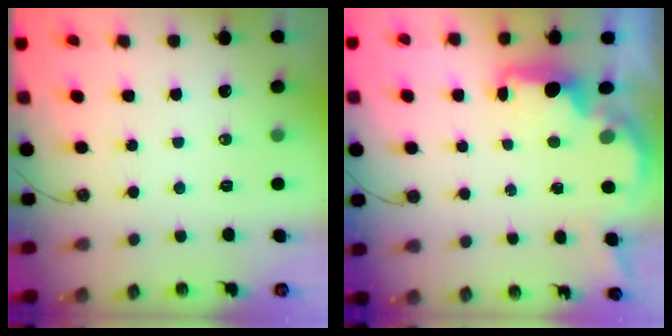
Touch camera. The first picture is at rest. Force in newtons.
{"total": 2.0, "press": 2.0, "slide": 0.6}